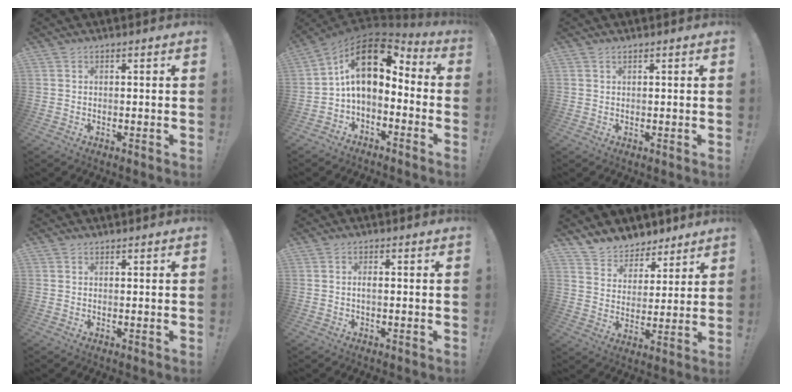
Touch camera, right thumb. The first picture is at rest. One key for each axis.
{"total": 14.7, "fx": 3.8, "fy": 8.3, "fz": 11.5, "tx": -0.193, "ty": -0.012, "tz": 0.072}
{"total": 0.7, "fx": 0.6, "fy": 0.3, "fz": 0.3, "tx": -0.012, "ty": 0.003, "tz": 0.013}
{"total": 0.7, "fx": 0.6, "fy": 0.2, "fz": -0.3, "tx": 0.011, "ty": -0.003, "tz": 0.012}
{"total": 1.4, "fx": -0.3, "fy": 0.3, "fz": 1.3, "tx": -0.028, "ty": 0.004, "tz": -0.005}
{"total": 7.9, "fx": 6.2, "fy": 5.0, "fz": 0.6, "tx": -0.010, "ty": -0.056, "tz": 0.121}